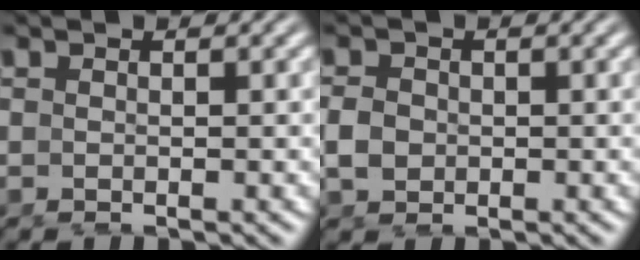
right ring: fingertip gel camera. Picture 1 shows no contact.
{"total": 1.3, "force": [-0.2, 1.0, 0.8], "torque": [-0.024, -0.005, 0.002]}